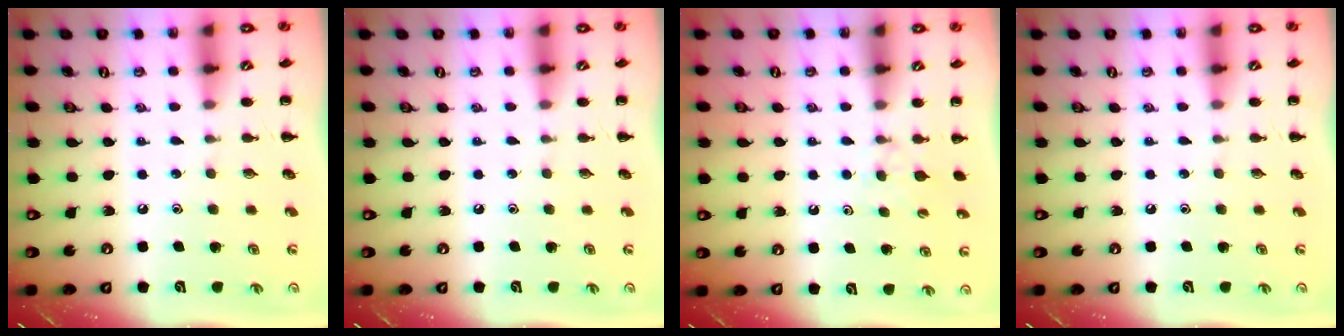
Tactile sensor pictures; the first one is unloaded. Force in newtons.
{"total": 0.0}
{"total": 3.6, "press": 3.4, "slide": 1.2}
{"total": 0.0}